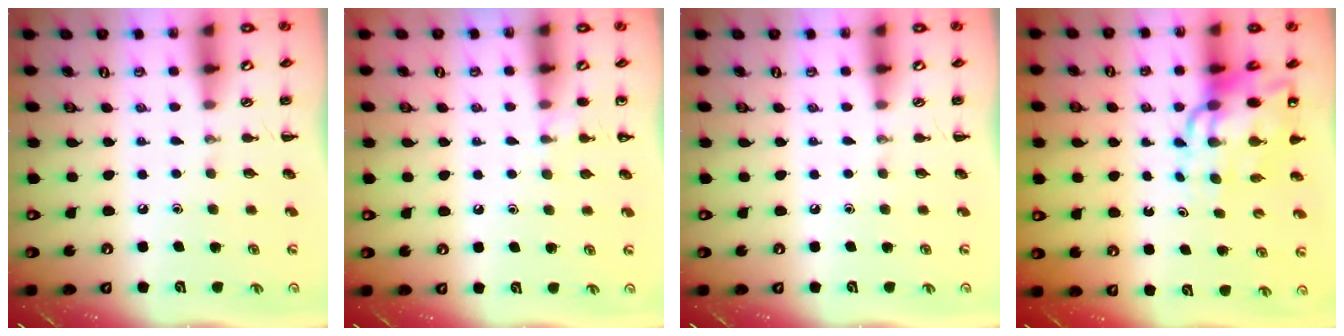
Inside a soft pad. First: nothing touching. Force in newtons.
{"total": 6.0, "press": 5.8, "slide": 1.4}
{"total": 0.0}
{"total": 12.7, "press": 12.1, "slide": 3.7}